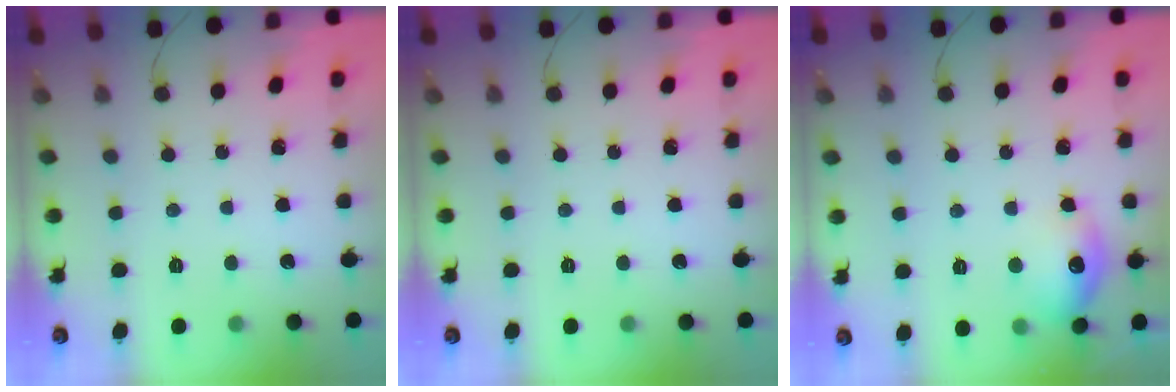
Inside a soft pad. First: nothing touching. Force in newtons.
{"total": 0.0}
{"total": 11.8, "press": 11.7, "slide": 0.7}